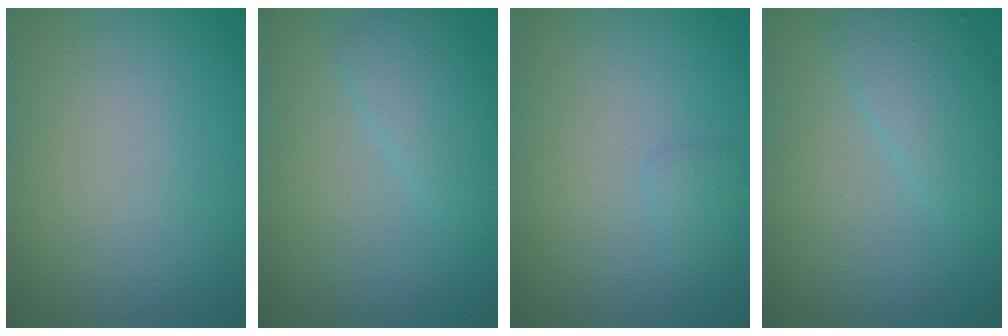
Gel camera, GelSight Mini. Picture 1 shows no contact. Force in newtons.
{"total": 2.2, "press": 2.2, "slide": 0.1}
{"total": 0.8, "press": 0.7, "slide": 0.1}
{"total": 2.5, "press": 2.5, "slide": 0.1}